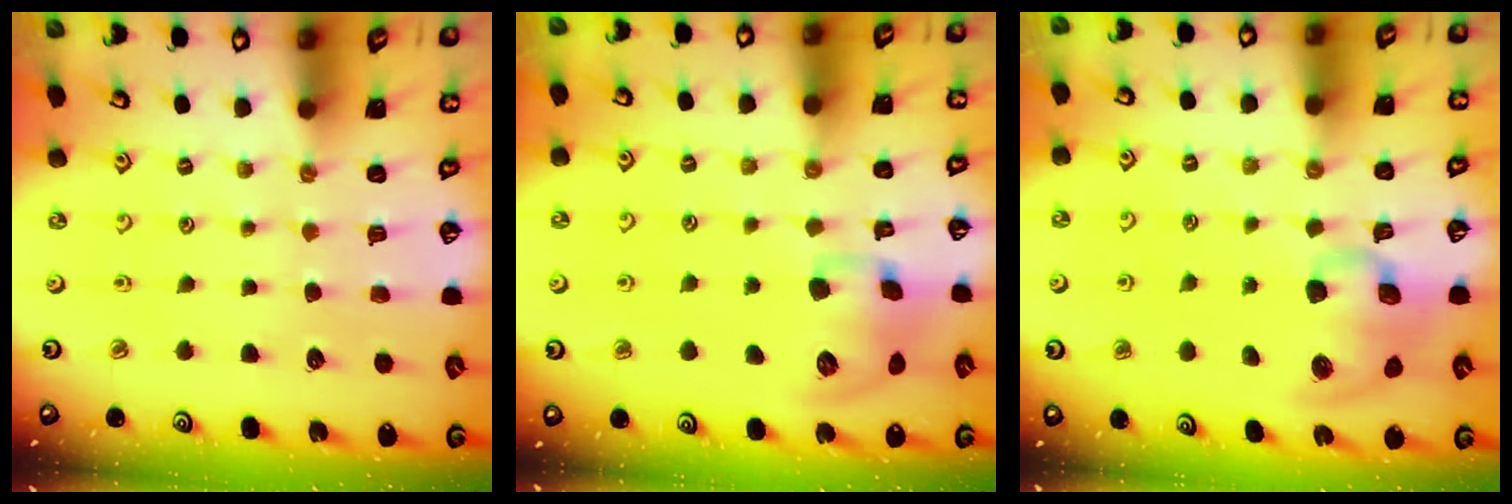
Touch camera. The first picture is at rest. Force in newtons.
{"total": 12.2, "press": 12.1, "slide": 1.4}
{"total": 11.1, "press": 11.0, "slide": 1.9}